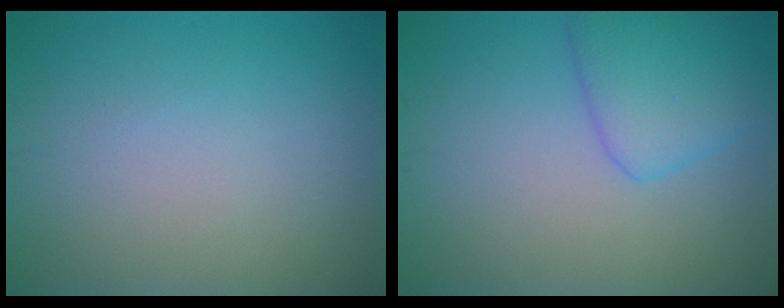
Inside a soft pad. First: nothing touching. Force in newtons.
{"total": 3.8, "press": 3.8, "slide": 0.1}